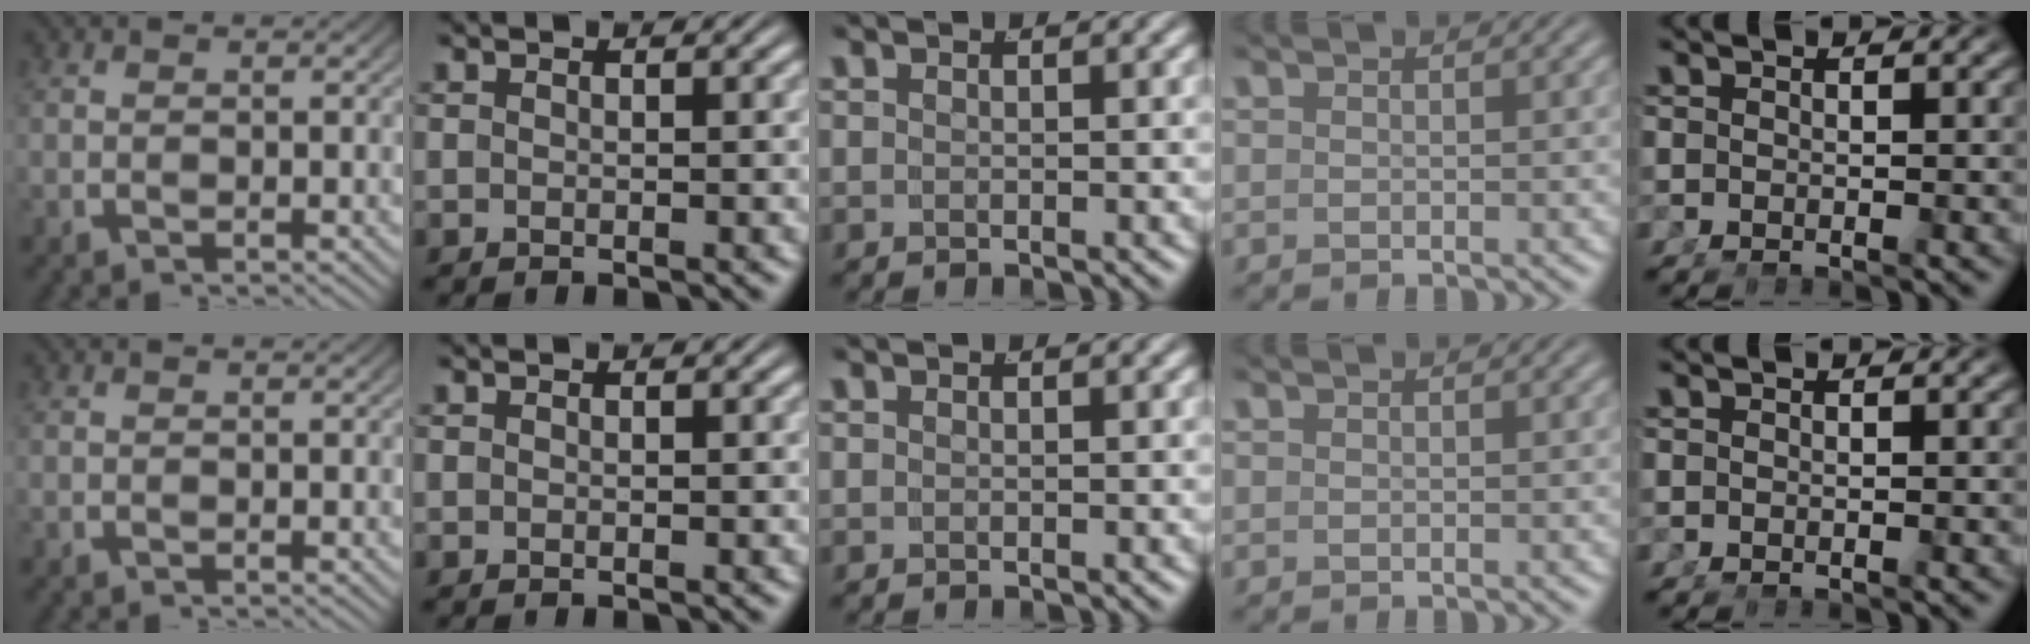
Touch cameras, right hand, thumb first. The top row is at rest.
{}